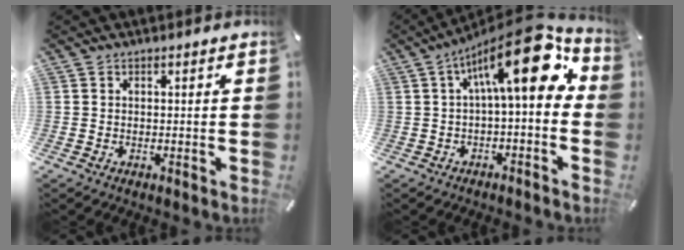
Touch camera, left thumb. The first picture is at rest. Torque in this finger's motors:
{"motor_torque": [-0.21, 2.10, 2.33, -0.44, 0.60]}